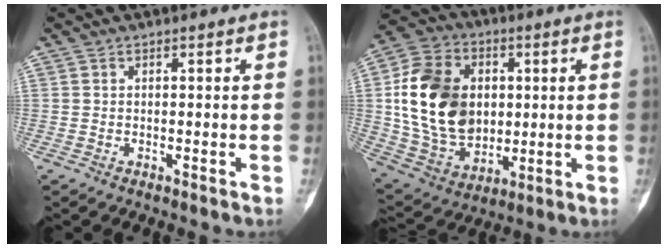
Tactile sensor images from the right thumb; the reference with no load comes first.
{"total": 20.7, "force": [2.2, 15.4, 13.7], "torque": [-0.232, 0.002, 0.053]}